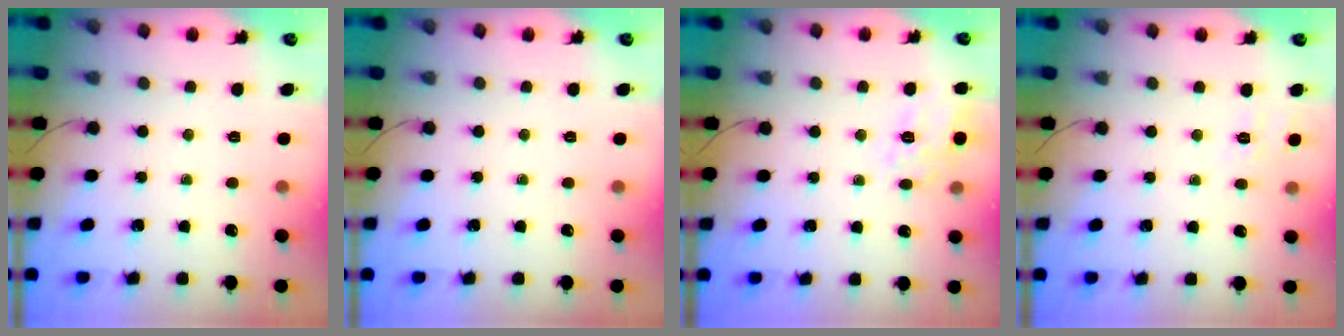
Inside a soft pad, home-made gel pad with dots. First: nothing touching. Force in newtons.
{"total": 0.0}
{"total": 7.6, "press": 7.6, "slide": 0.8}
{"total": 2.7, "press": 2.1, "slide": 1.6}